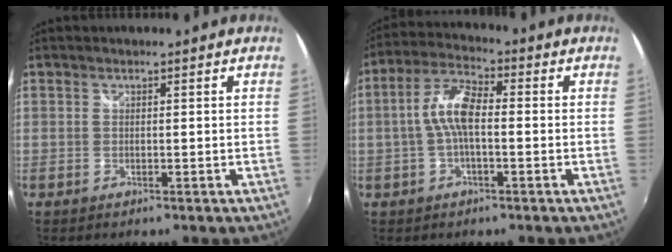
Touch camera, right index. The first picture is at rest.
{"total": 7.4, "force": [-0.7, 2.7, 6.9], "torque": [-0.145, 0.018, -0.017]}